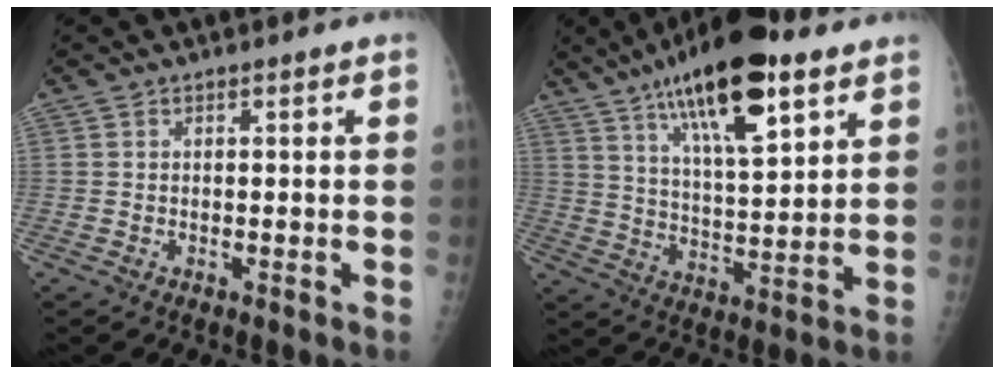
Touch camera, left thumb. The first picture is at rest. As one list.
[{"total": 19.9, "force": [11.1, 6.3, 15.3], "torque": [-0.235, -0.033, 0.186]}]